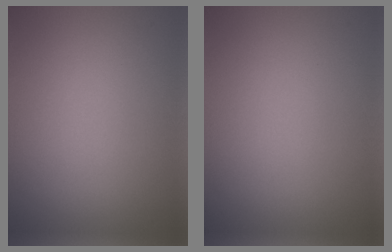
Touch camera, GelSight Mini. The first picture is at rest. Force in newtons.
{"total": 0.0}